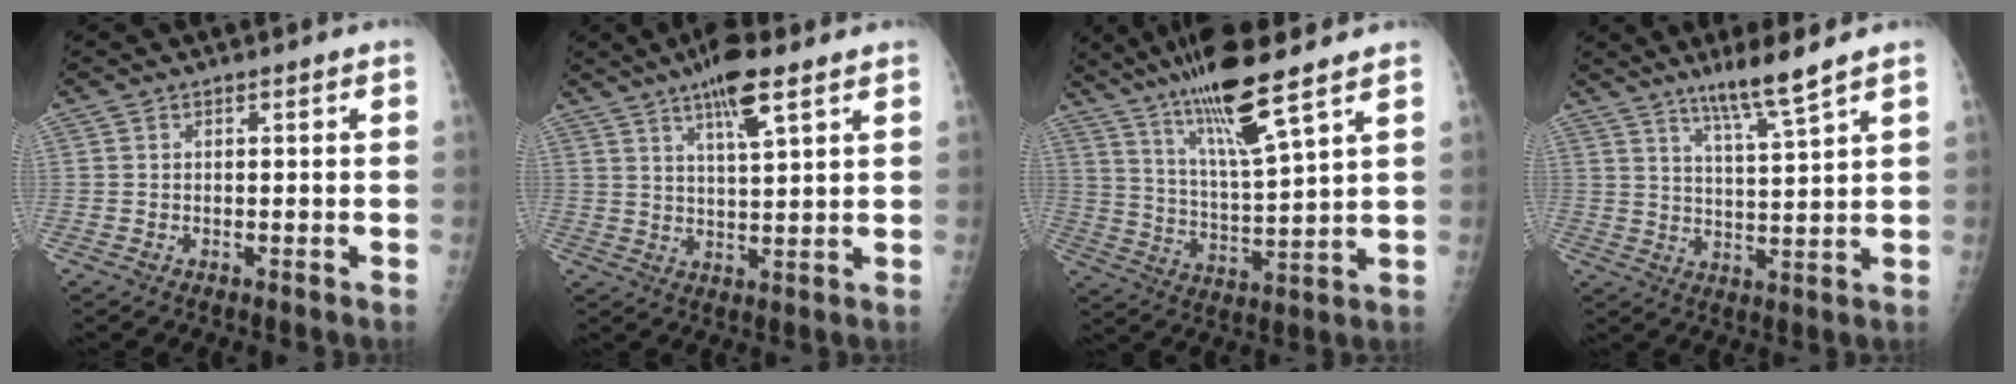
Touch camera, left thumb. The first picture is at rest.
{"total": 8.6, "force": [5.2, 1.8, 6.6], "torque": [-0.109, -0.022, 0.086]}
{"total": 14.2, "force": [9.5, 1.2, 10.5], "torque": [-0.191, -0.050, 0.178]}
{"total": 7.4, "force": [5.5, -0.4, 5.0], "torque": [-0.088, -0.041, 0.101]}